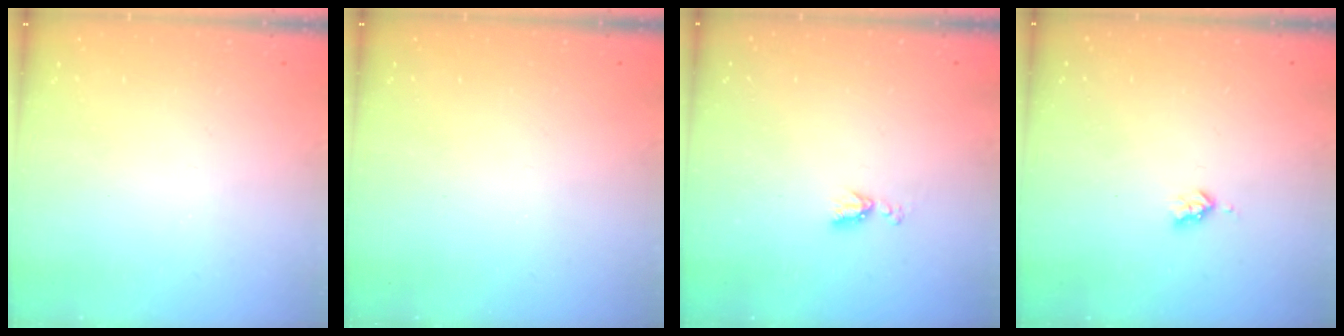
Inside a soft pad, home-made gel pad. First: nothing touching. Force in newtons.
{"total": 0.0}
{"total": 5.6, "press": 5.5, "slide": 0.8}
{"total": 2.9, "press": 2.9, "slide": 0.5}